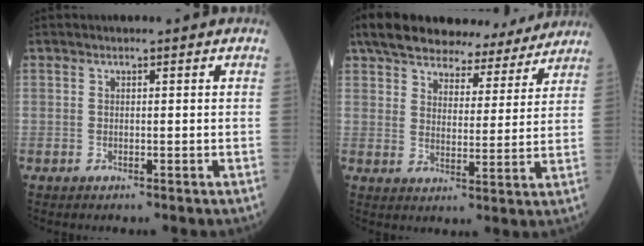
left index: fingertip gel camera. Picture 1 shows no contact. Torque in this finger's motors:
{"motor_torque": [1.09, -1.05, 0.48, 0.12]}